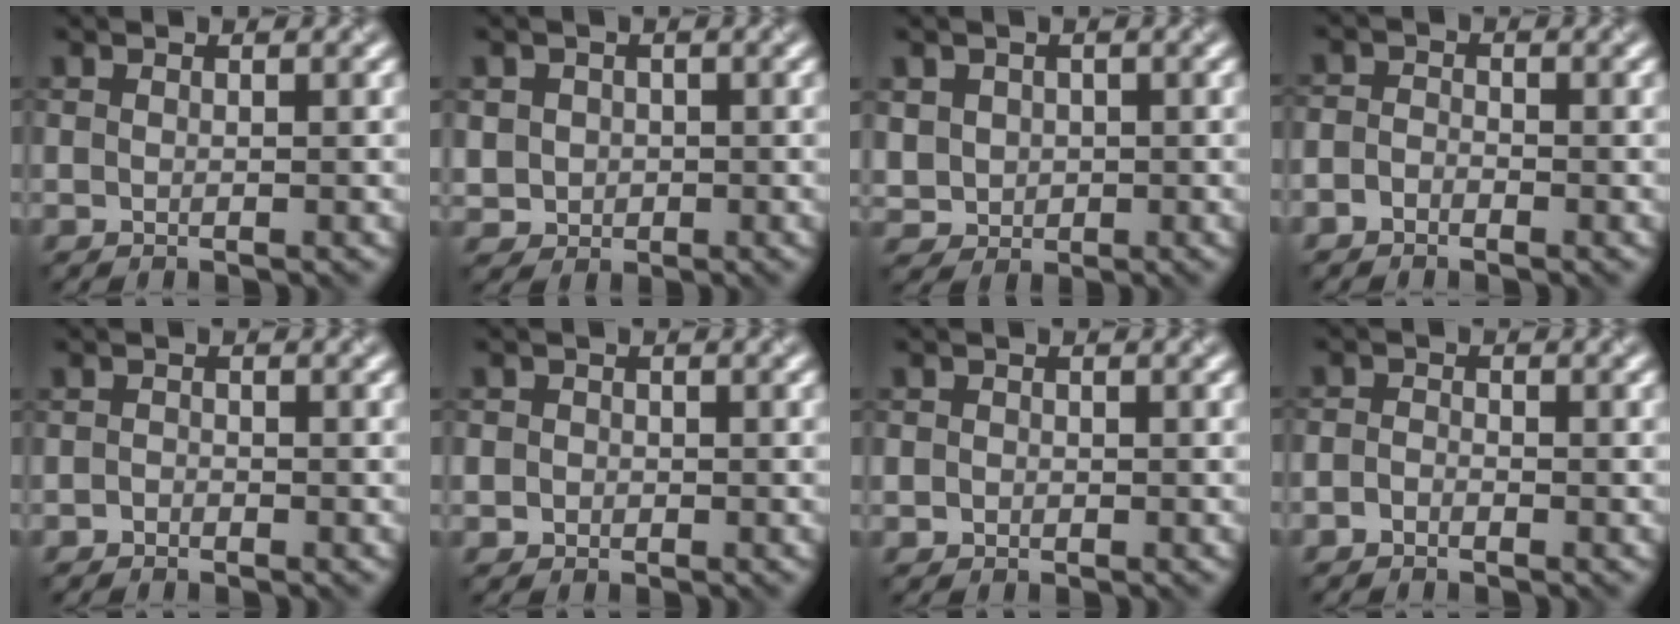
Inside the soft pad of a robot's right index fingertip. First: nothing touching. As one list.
[{"total": 2.1, "force": [0.1, 2.0, 0.5], "torque": [-0.001, -0.002, 0.008]}, {"total": 2.5, "force": [0.3, 2.4, 0.7], "torque": [-0.019, -0.002, 0.018]}, {"total": 1.4, "force": [-1.0, 0.9, 0.5], "torque": [-0.004, 0.003, -0.026]}, {"total": 0.7, "force": [-0.5, 0.4, 0.1], "torque": [0.002, -0.002, -0.010]}, {"total": 1.5, "force": [0.0, 1.5, 0.4], "torque": [0.012, 0.003, -0.011]}, {"total": 0.9, "force": [-0.1, 0.9, 0.2], "torque": [0.006, -0.005, -0.003]}, {"total": 1.1, "force": [-0.8, 0.6, 0.5], "torque": [-0.008, 0.002, -0.019]}]